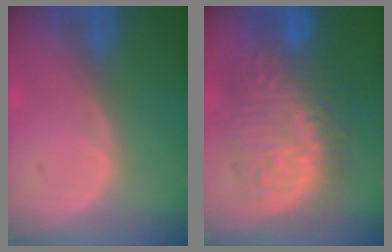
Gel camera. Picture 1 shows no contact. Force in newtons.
{"total": 12.7, "press": 12.6, "slide": 1.4}